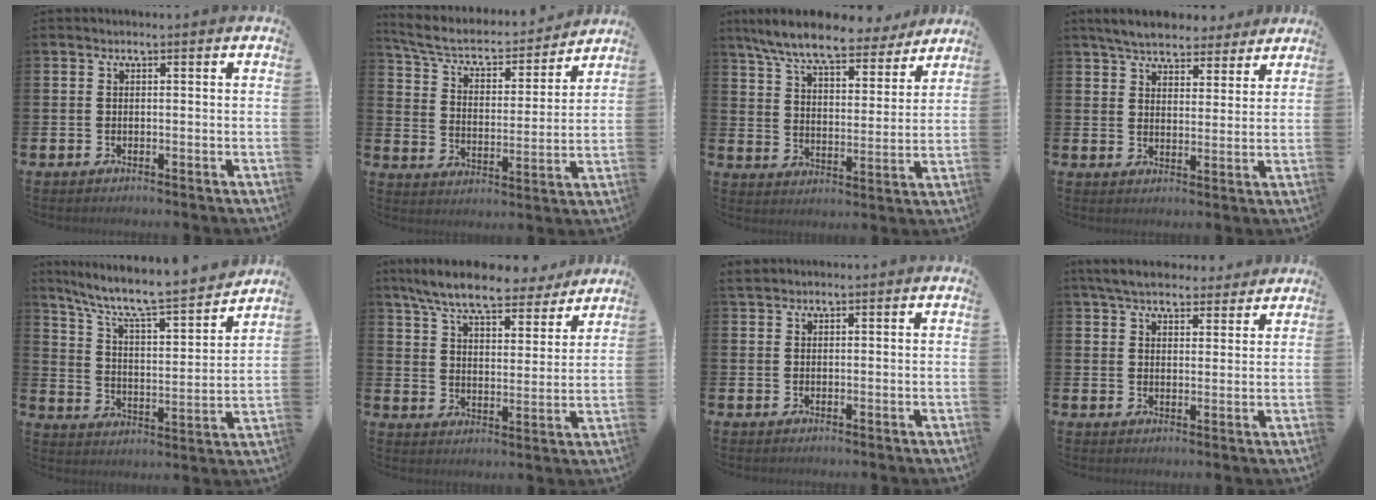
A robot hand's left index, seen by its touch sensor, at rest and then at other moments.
{"total": 6.3, "force": [5.6, 1.9, 2.1], "torque": [-0.075, -0.044, 0.091]}
{"total": 9.4, "force": [8.4, 1.5, 3.9], "torque": [-0.104, -0.044, 0.147]}
{"total": 6.1, "force": [5.7, 1.8, 1.1], "torque": [-0.040, -0.021, 0.103]}
{"total": 8.3, "force": [7.4, 1.1, 3.8], "torque": [-0.107, -0.056, 0.120]}
{"total": 8.9, "force": [8.0, 1.5, 3.6], "torque": [-0.097, -0.041, 0.140]}
{"total": 1.6, "force": [1.5, 0.5, 0.2], "torque": [0.003, 0.001, 0.026]}
{"total": 5.9, "force": [5.4, 1.6, 1.4], "torque": [-0.042, -0.020, 0.100]}